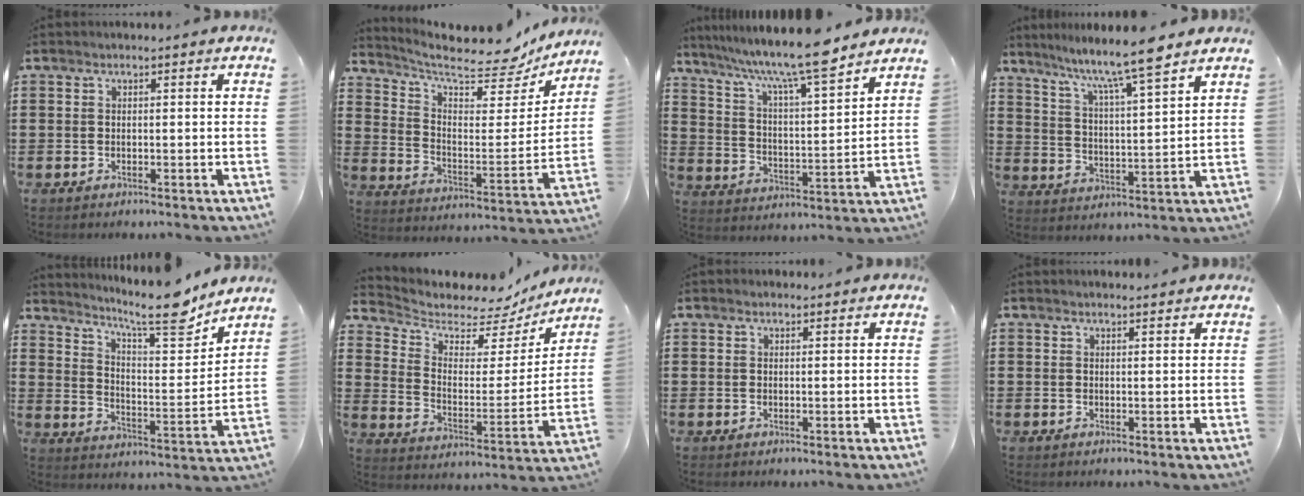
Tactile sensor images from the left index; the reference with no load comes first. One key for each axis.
{"total": 9.1, "fx": 8.1, "fy": 1.3, "fz": 3.9, "tx": -0.095, "ty": -0.063, "tz": 0.135}
{"total": 10.4, "fx": 8.7, "fy": 0.8, "fz": 5.7, "tx": -0.124, "ty": -0.051, "tz": 0.141}
{"total": 8.2, "fx": 6.8, "fy": -0.2, "fz": 4.6, "tx": -0.111, "ty": -0.040, "tz": 0.112}
{"total": 11.2, "fx": 9.5, "fy": 1.5, "fz": 5.8, "tx": -0.109, "ty": -0.059, "tz": 0.160}
{"total": 5.5, "fx": 5.0, "fy": 2.1, "fz": 0.8, "tx": -0.050, "ty": -0.041, "tz": 0.084}
{"total": 0.7, "fx": 0.5, "fy": 0.4, "fz": 0.2, "tx": -0.005, "ty": 0.003, "tz": 0.010}
{"total": 1.1, "fx": 1.0, "fy": 0.4, "fz": 0.0, "tx": -0.002, "ty": 0.001, "tz": 0.021}